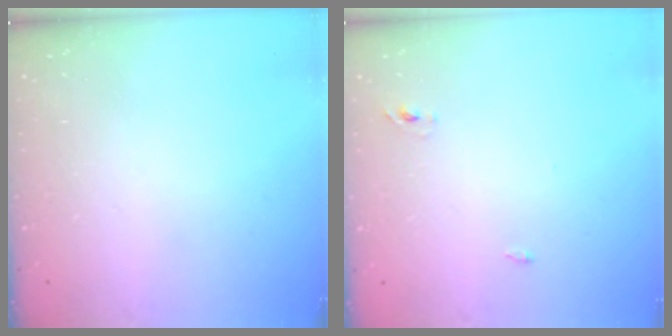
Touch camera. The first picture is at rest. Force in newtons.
{"total": 2.4, "press": 2.2, "slide": 1.0}